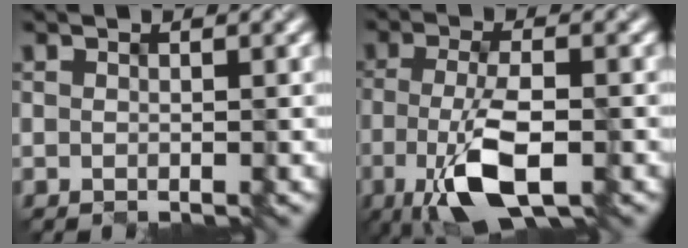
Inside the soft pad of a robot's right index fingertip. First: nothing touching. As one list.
[{"total": 6.6, "force": [-2.5, 2.2, 5.8], "torque": [-0.115, -0.005, -0.046]}]